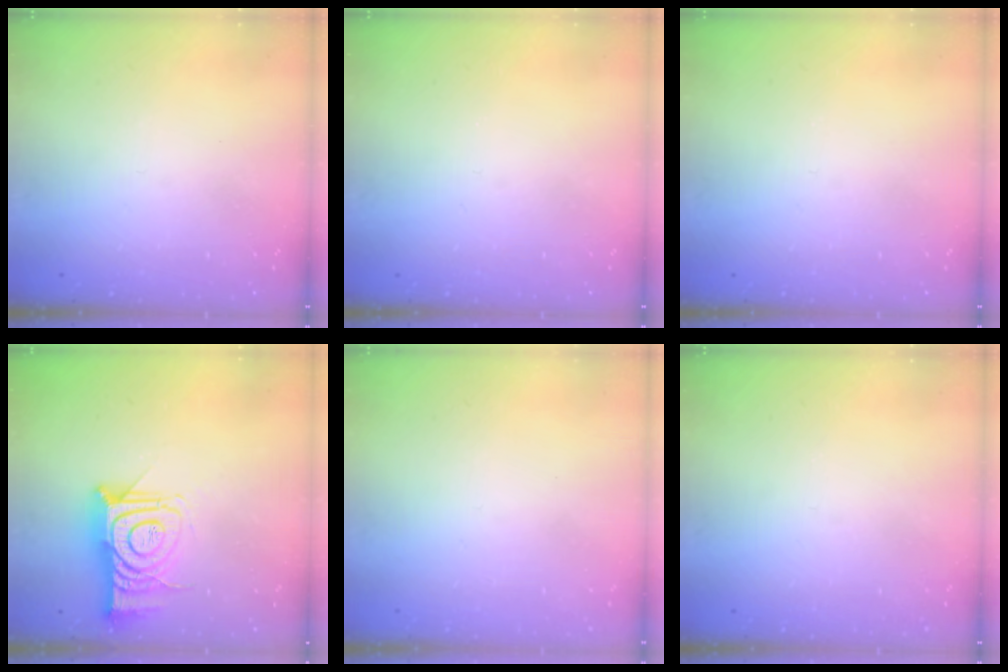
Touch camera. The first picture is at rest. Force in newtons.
{"total": 0.0}
{"total": 0.0}
{"total": 13.9, "press": 13.9, "slide": 1.2}
{"total": 1.7, "press": 1.7, "slide": 0.1}
{"total": 0.0}